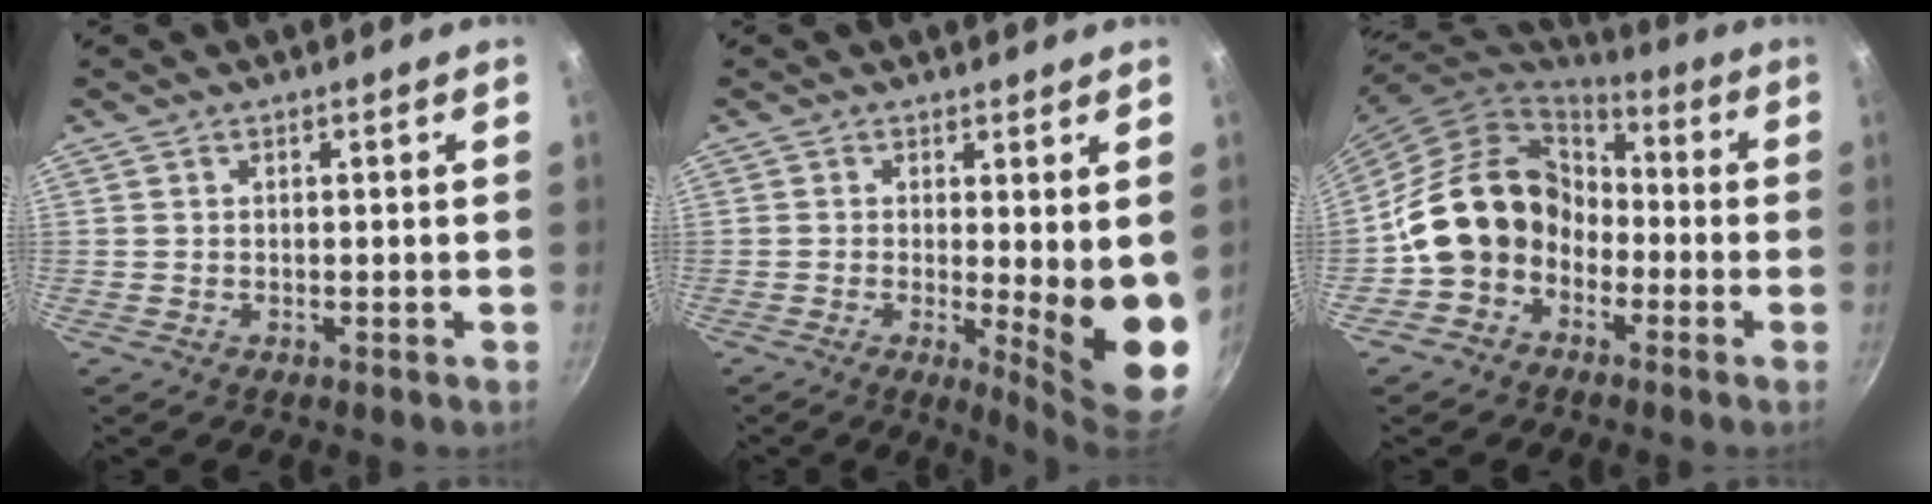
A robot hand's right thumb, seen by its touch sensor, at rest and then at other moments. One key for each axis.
{"total": 10.5, "fx": -0.5, "fy": 2.1, "fz": 10.3, "tx": -0.129, "ty": -0.029, "tz": 0.000}
{"total": 15.3, "fx": -4.0, "fy": 12.5, "fz": 7.7, "tx": -0.102, "ty": 0.060, "tz": -0.080}